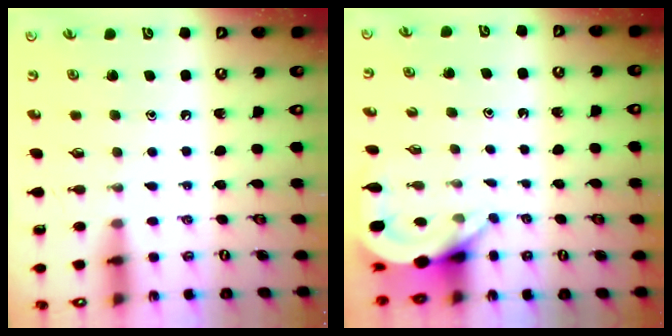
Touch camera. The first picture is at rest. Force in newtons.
{"total": 4.7, "press": 4.7, "slide": 0.2}